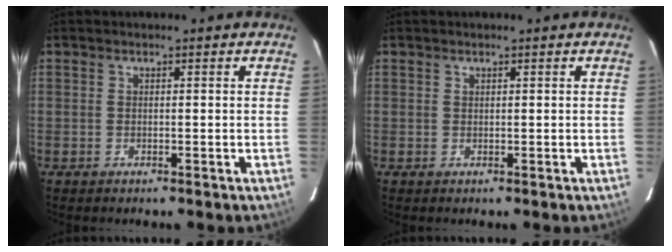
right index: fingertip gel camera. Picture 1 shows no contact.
{"total": 0.0}